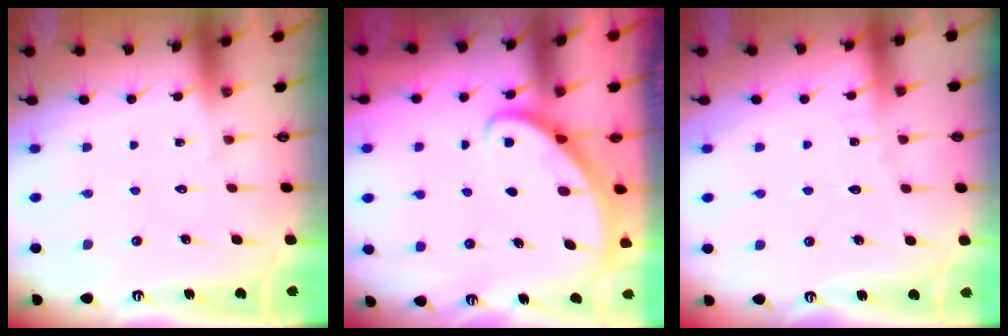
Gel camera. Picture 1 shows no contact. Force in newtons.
{"total": 2.7, "press": 2.7, "slide": 0.2}
{"total": 2.6, "press": 2.6, "slide": 0.3}